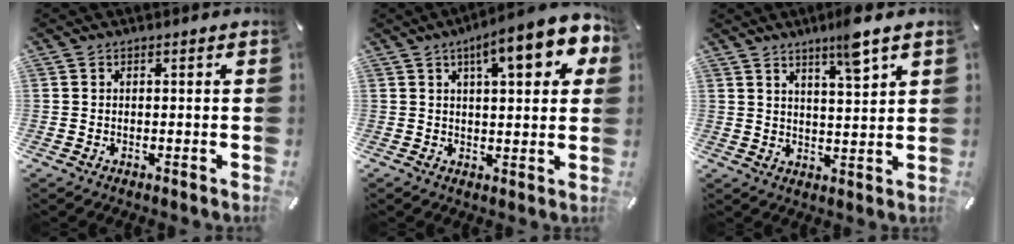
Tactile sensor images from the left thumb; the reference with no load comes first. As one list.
[{"total": 12.4, "force": [5.8, 3.4, 10.5], "torque": [-0.146, -0.022, 0.089]}, {"total": 7.1, "force": [5.3, 0.5, 4.6], "torque": [-0.071, -0.034, 0.086]}]